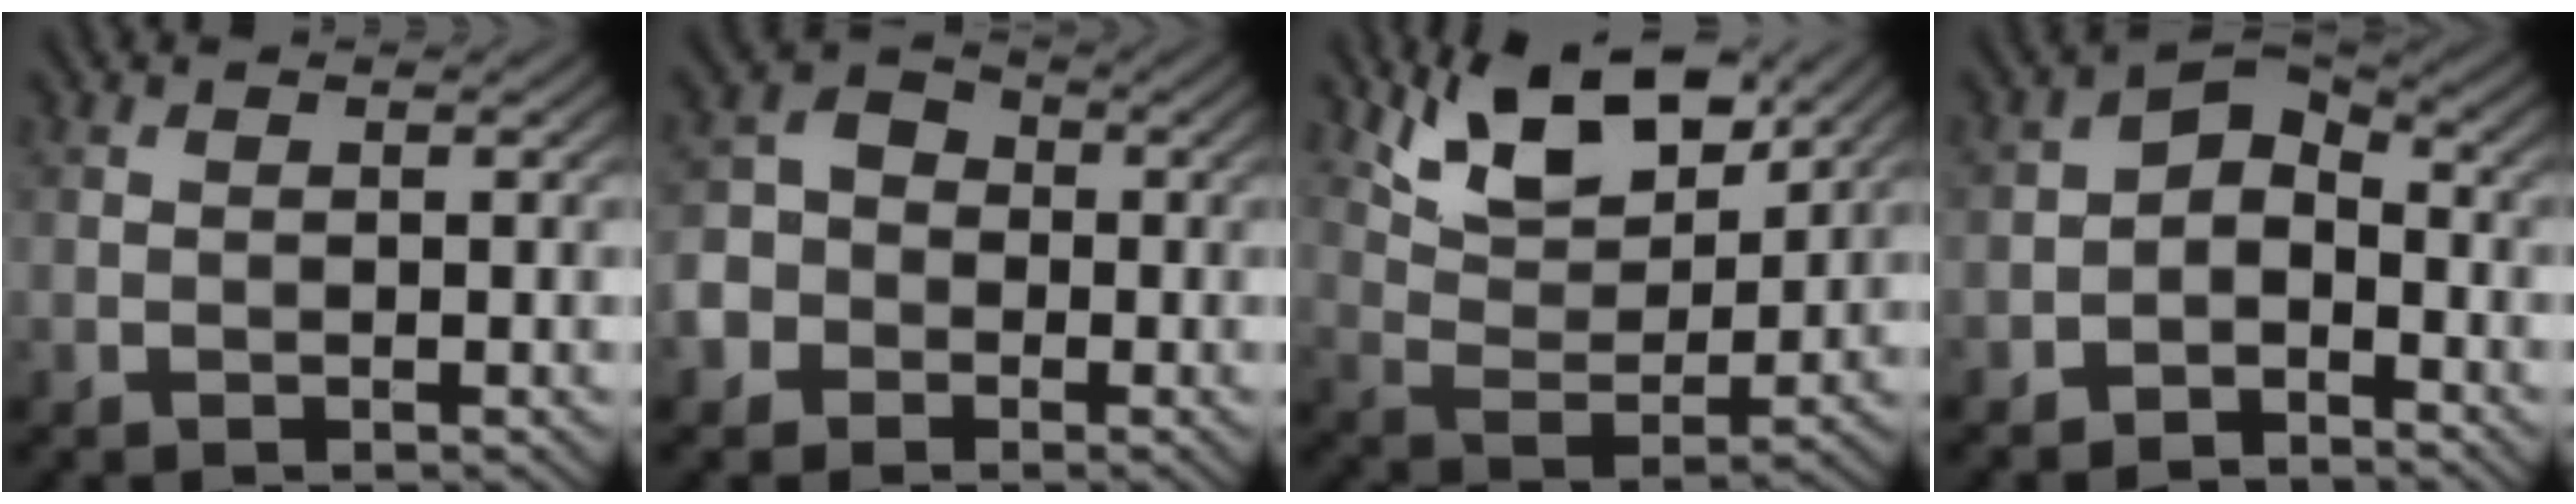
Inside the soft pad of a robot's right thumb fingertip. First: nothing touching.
{"total": 6.7, "force": [-2.7, 5.6, 2.3], "torque": [-0.055, -0.006, -0.070]}
{"total": 11.3, "force": [8.1, 4.2, 6.7], "torque": [-0.138, -0.003, 0.141]}
{"total": 4.7, "force": [-2.3, 3.1, 2.8], "torque": [-0.044, 0.008, -0.058]}